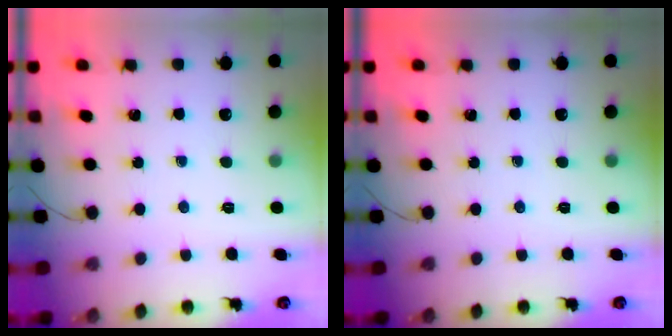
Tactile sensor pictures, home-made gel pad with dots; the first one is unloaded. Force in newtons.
{"total": 0.0}